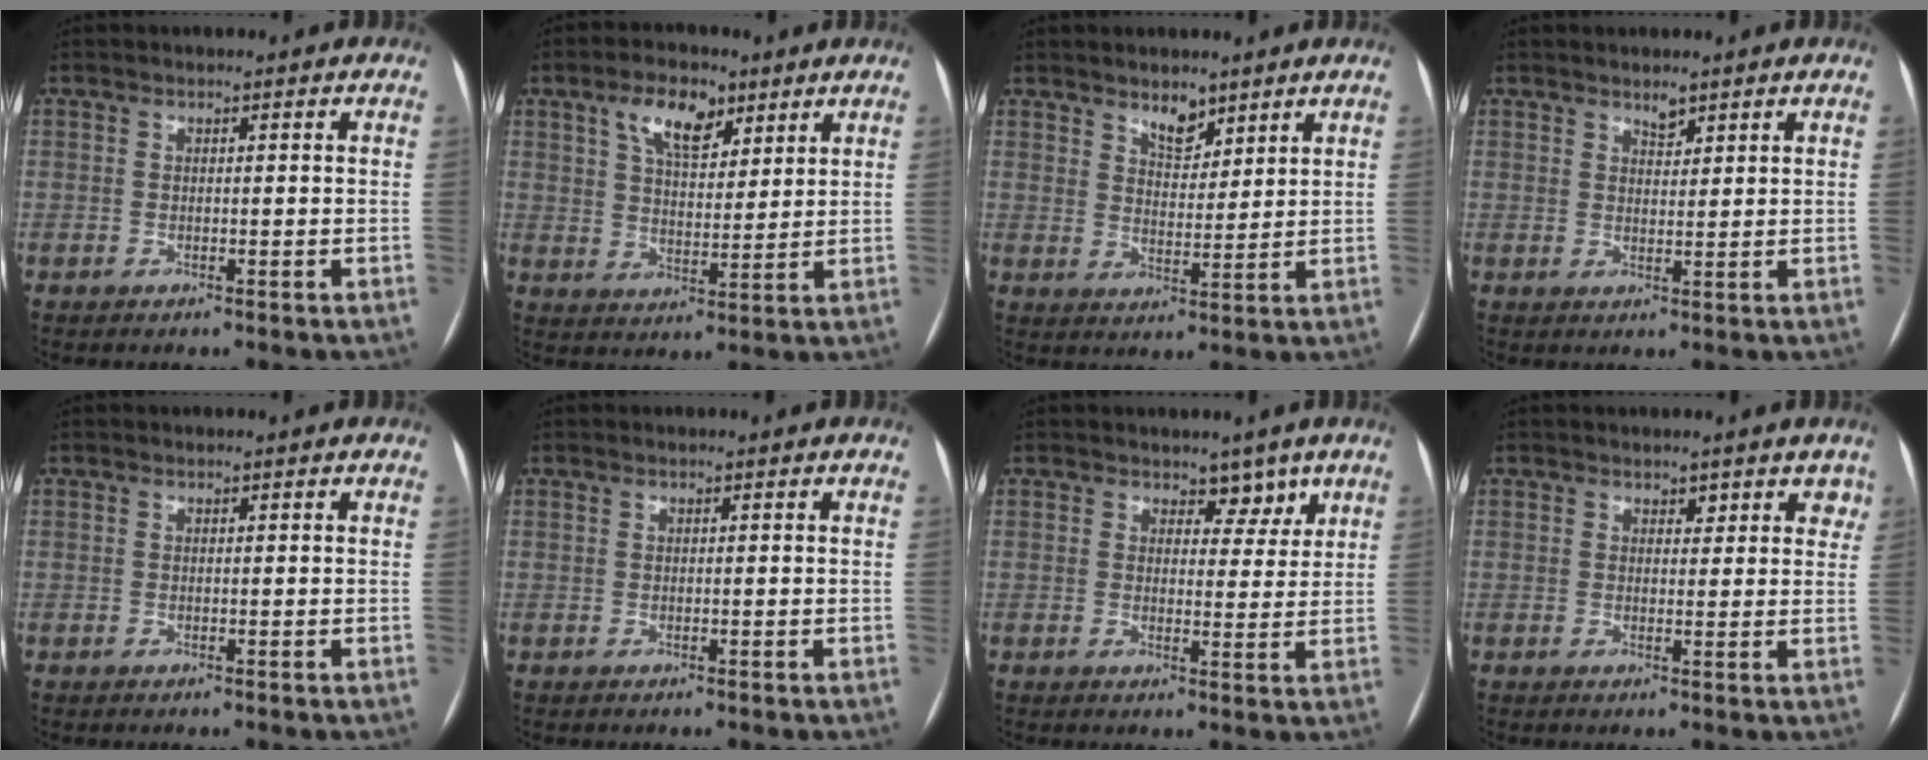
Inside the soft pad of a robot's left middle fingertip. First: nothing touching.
{"total": 8.1, "force": [4.6, 3.8, 5.4], "torque": [-0.099, 0.014, 0.083]}
{"total": 4.3, "force": [3.3, 1.9, 1.9], "torque": [-0.031, -0.005, 0.061]}
{"total": 1.8, "force": [1.5, 0.6, 0.8], "torque": [-0.013, -0.002, 0.026]}
{"total": 0.0}
{"total": 0.0}
{"total": 3.6, "force": [2.6, 2.1, 1.2], "torque": [-0.001, -0.003, 0.037]}
{"total": 3.3, "force": [2.4, 2.0, 1.1], "torque": [0.015, 0.005, 0.027]}